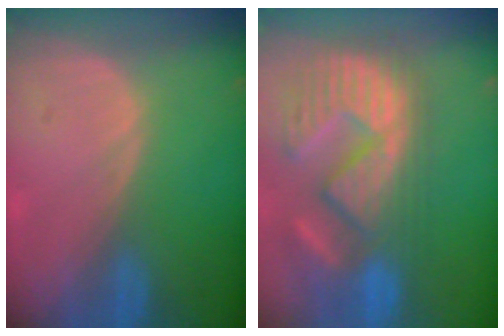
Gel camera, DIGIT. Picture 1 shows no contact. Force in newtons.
{"total": 13.8, "press": 12.2, "slide": 6.4}